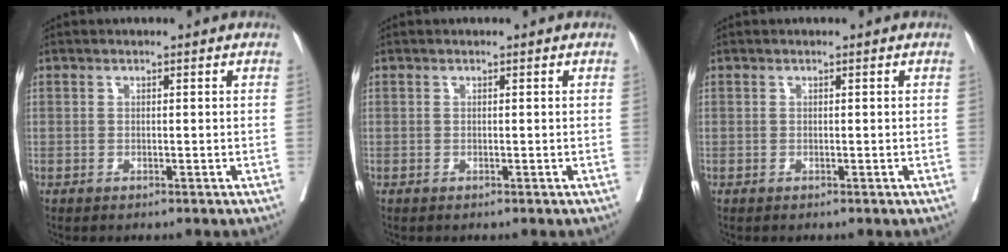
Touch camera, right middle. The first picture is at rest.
{"total": 0.0}
{"total": 0.0}